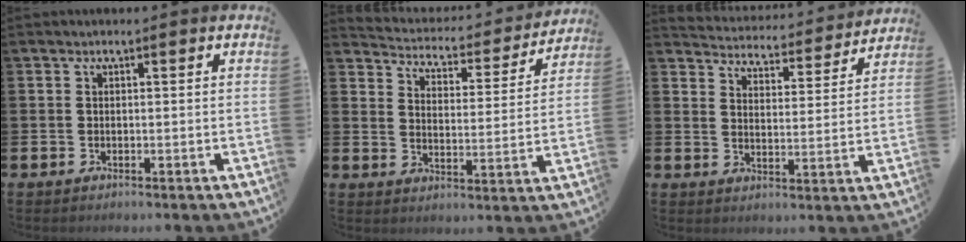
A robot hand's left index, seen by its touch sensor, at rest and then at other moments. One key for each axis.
{"total": 4.6, "fx": 4.4, "fy": 1.2, "fz": 0.3, "tx": -0.030, "ty": -0.043, "tz": 0.069}
{"total": 4.5, "fx": 4.5, "fy": 0.6, "fz": 0.1, "tx": -0.021, "ty": -0.041, "tz": 0.073}